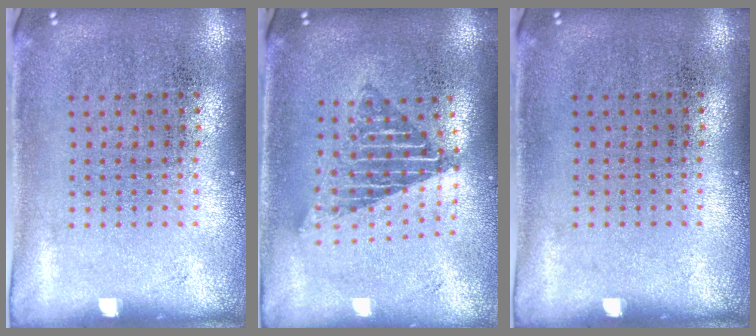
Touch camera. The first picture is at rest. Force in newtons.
{"total": 1.6, "press": 1.3, "slide": 0.9}
{"total": 0.0}